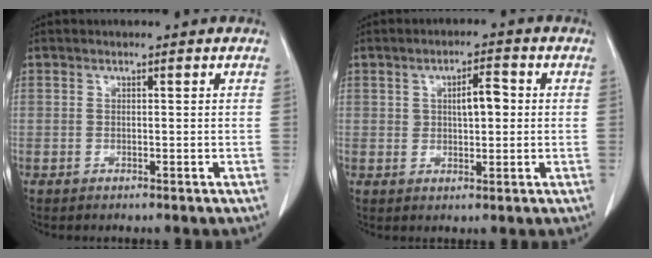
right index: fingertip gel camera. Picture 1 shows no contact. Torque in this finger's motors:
{"motor_torque": [0.09, -0.01, -0.01, 0.00]}